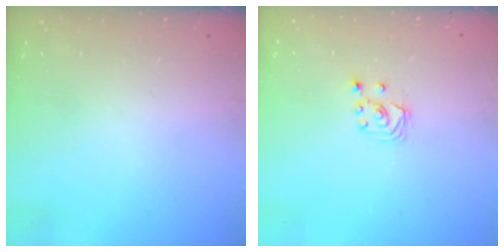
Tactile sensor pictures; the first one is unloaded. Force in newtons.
{"total": 2.7, "press": 2.7, "slide": 0.3}